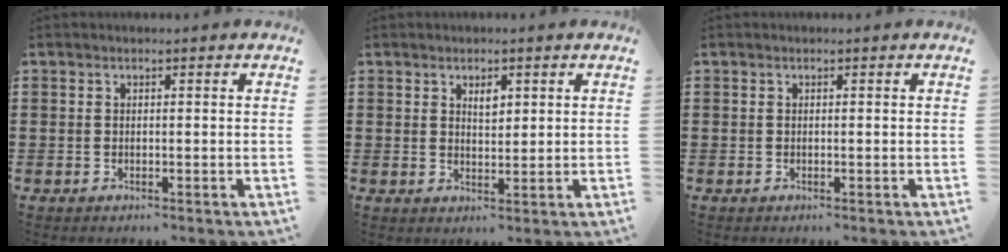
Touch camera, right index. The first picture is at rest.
{"total": 2.4, "force": [1.3, 1.1, 1.7], "torque": [-0.028, 0.001, 0.020]}
{"total": 0.0}